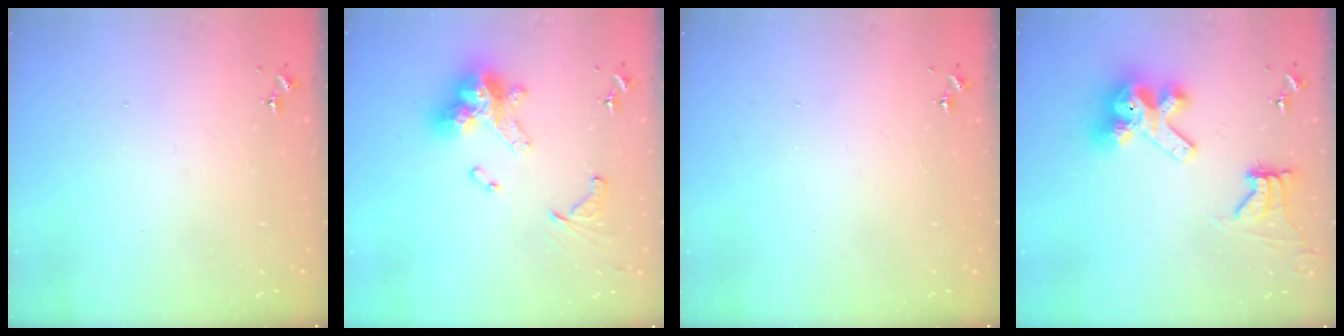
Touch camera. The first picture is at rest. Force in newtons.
{"total": 17.5, "press": 17.5, "slide": 1.7}
{"total": 0.0}
{"total": 13.4, "press": 13.3, "slide": 1.7}